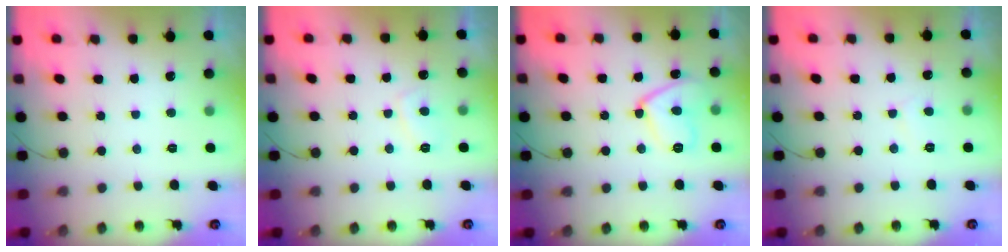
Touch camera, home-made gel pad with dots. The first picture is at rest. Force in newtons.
{"total": 3.3, "press": 3.2, "slide": 0.9}
{"total": 9.9, "press": 9.9, "slide": 0.8}
{"total": 2.8, "press": 2.8, "slide": 0.3}